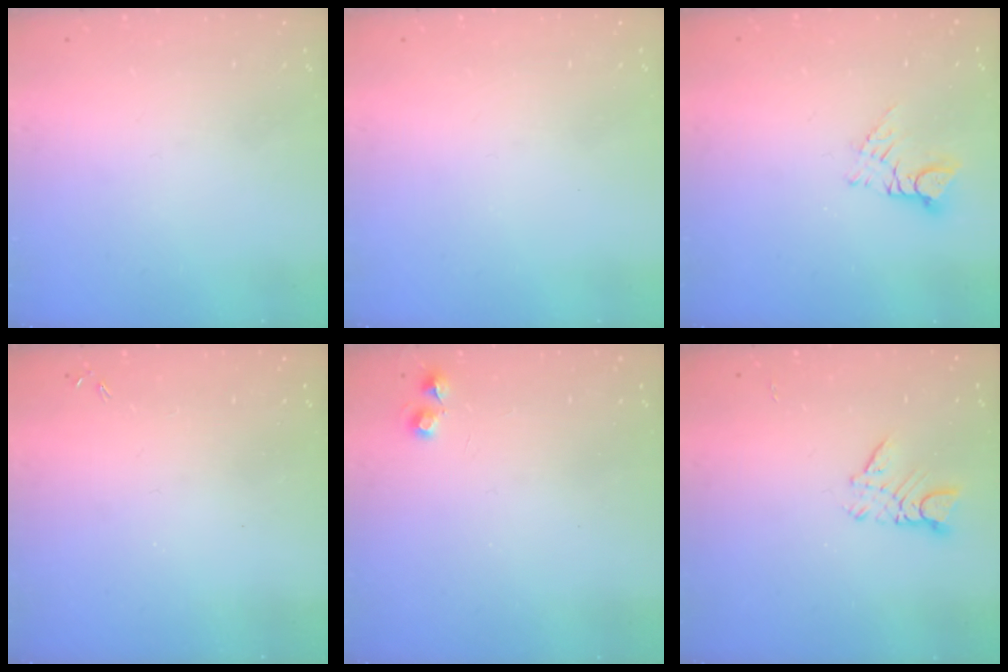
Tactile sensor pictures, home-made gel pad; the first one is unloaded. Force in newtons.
{"total": 0.0}
{"total": 6.5, "press": 6.5, "slide": 0.6}
{"total": 0.0}
{"total": 4.8, "press": 4.7, "slide": 0.8}
{"total": 4.2, "press": 4.2, "slide": 0.4}